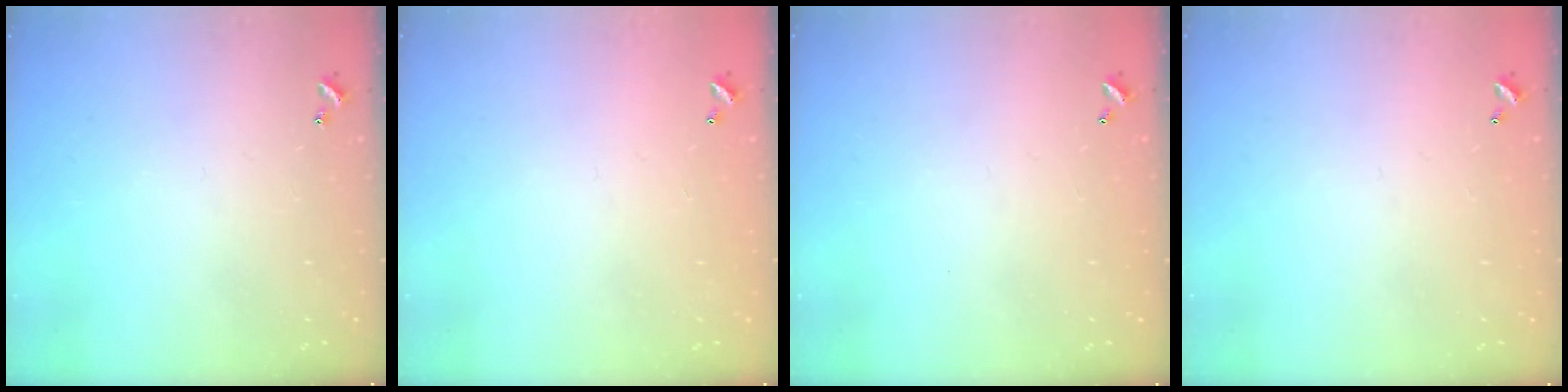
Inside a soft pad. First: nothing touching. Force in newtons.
{"total": 2.9, "press": 2.9, "slide": 0.1}
{"total": 2.7, "press": 2.7, "slide": 0.1}
{"total": 2.9, "press": 2.9, "slide": 0.1}